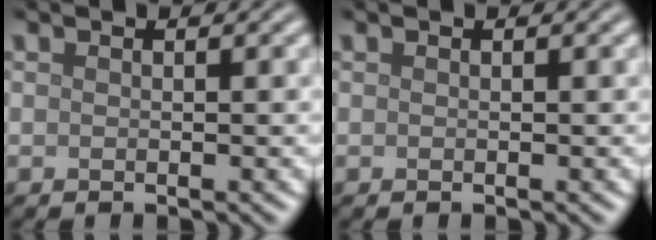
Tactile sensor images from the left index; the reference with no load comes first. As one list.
[{"total": 0.0}]